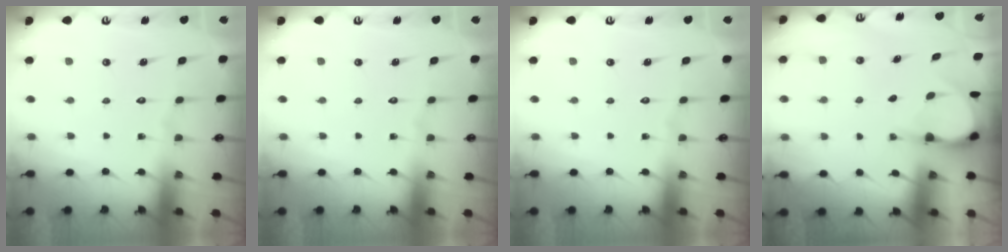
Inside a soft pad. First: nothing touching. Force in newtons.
{"total": 0.0}
{"total": 0.0}
{"total": 3.8, "press": 3.8, "slide": 0.3}